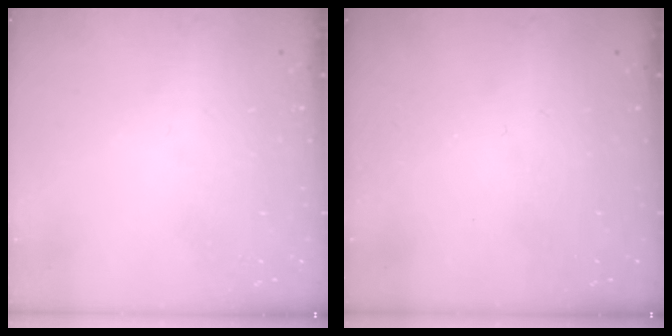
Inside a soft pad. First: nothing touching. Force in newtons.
{"total": 0.0}